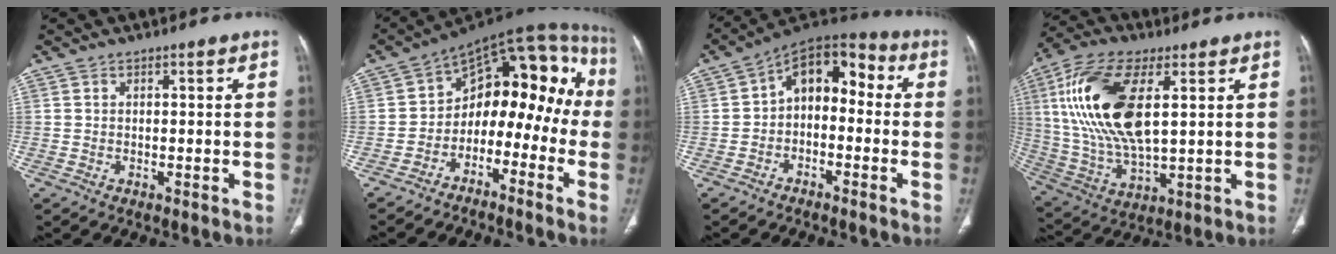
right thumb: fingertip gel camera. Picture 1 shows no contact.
{"total": 17.1, "force": [-5.1, 11.3, 11.8], "torque": [-0.102, 0.115, -0.090]}
{"total": 11.2, "force": [-0.6, 7.5, 8.3], "torque": [-0.087, 0.051, -0.028]}
{"total": 20.6, "force": [4.8, 9.3, 17.7], "torque": [-0.369, -0.011, 0.094]}